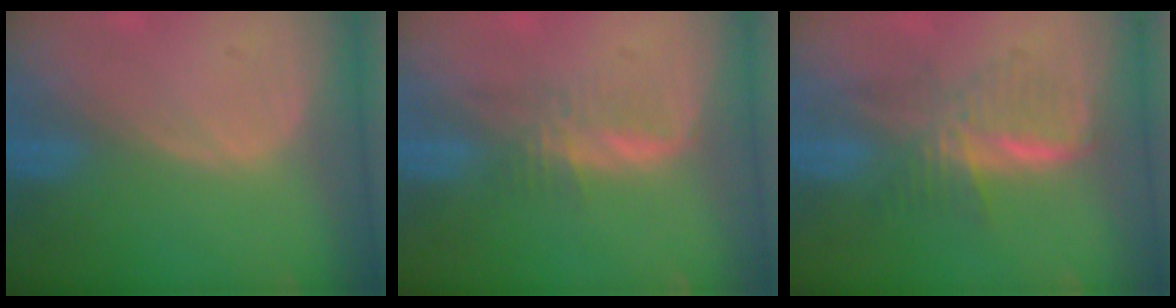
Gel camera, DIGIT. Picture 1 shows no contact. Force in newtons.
{"total": 3.1, "press": 3.1, "slide": 0.5}
{"total": 5.9, "press": 5.8, "slide": 1.1}